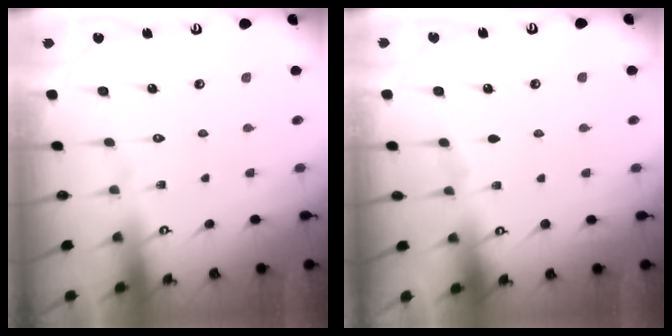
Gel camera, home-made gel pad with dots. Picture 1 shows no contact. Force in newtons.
{"total": 1.6, "press": 1.5, "slide": 0.3}